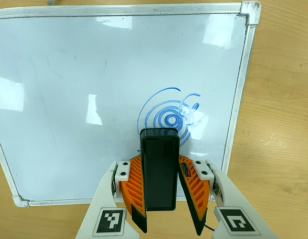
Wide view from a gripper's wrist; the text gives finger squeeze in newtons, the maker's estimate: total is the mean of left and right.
{"total": 5.4, "left": 4.8, "right": 5.9}